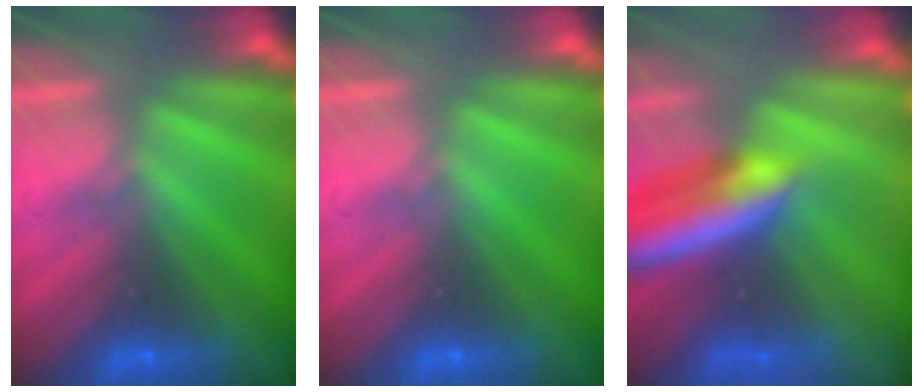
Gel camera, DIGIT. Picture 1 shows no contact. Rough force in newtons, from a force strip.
{"total": 0.0}
{"total": 8.4}